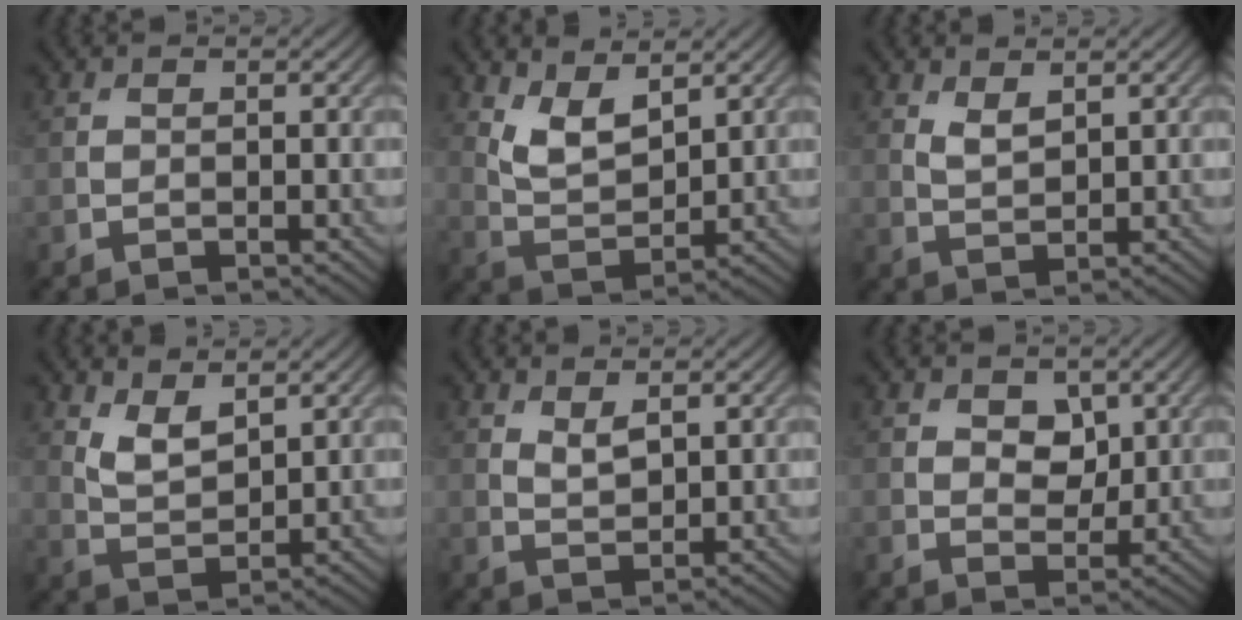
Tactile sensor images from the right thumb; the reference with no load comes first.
{"total": 5.7, "force": [3.5, 2.5, 3.7], "torque": [-0.083, -0.012, 0.072]}
{"total": 2.2, "force": [1.5, 0.9, 1.4], "torque": [-0.034, -0.005, 0.035]}
{"total": 4.0, "force": [2.5, 1.7, 2.6], "torque": [-0.062, -0.011, 0.054]}
{"total": 2.1, "force": [1.3, 0.8, 1.4], "torque": [-0.032, -0.006, 0.031]}
{"total": 3.8, "force": [1.4, 2.6, 2.4], "torque": [-0.043, -0.006, 0.015]}